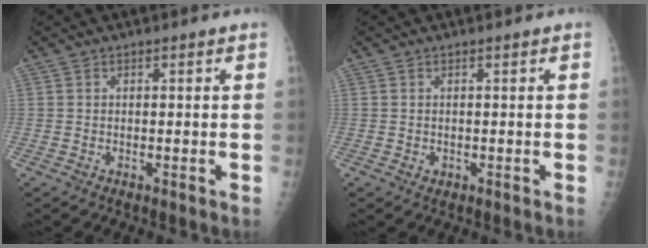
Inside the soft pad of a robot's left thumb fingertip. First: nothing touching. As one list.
[{"total": 0.8, "force": [0.0, 0.7, 0.4], "torque": [-0.001, 0.000, 0.003]}]